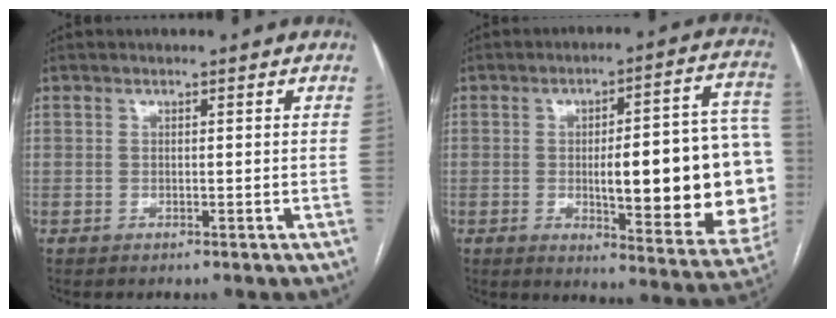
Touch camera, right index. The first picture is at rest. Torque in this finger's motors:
{"motor_torque": [2.14, 0.00, 1.05, 0.16]}